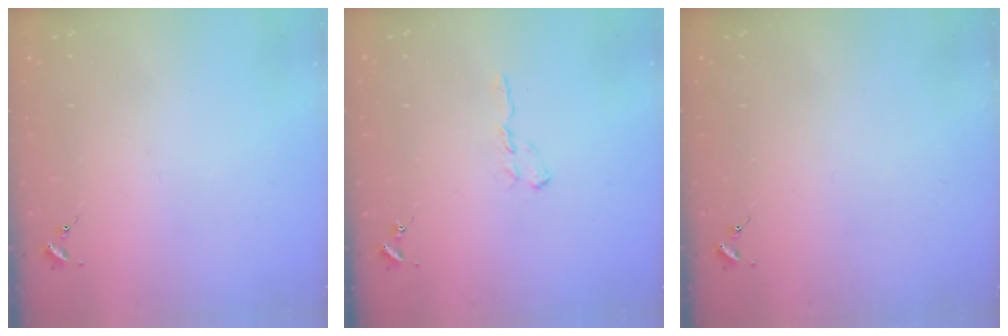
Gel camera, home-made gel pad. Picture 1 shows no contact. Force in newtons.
{"total": 5.5, "press": 5.5, "slide": 0.6}
{"total": 0.0}